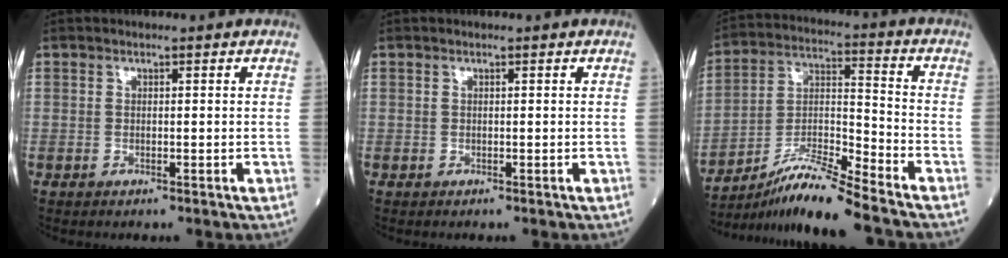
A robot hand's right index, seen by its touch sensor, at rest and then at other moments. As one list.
[{"total": 0.0}, {"total": 12.0, "force": [-10.5, -1.3, 5.6], "torque": [-0.104, -0.004, -0.194]}]